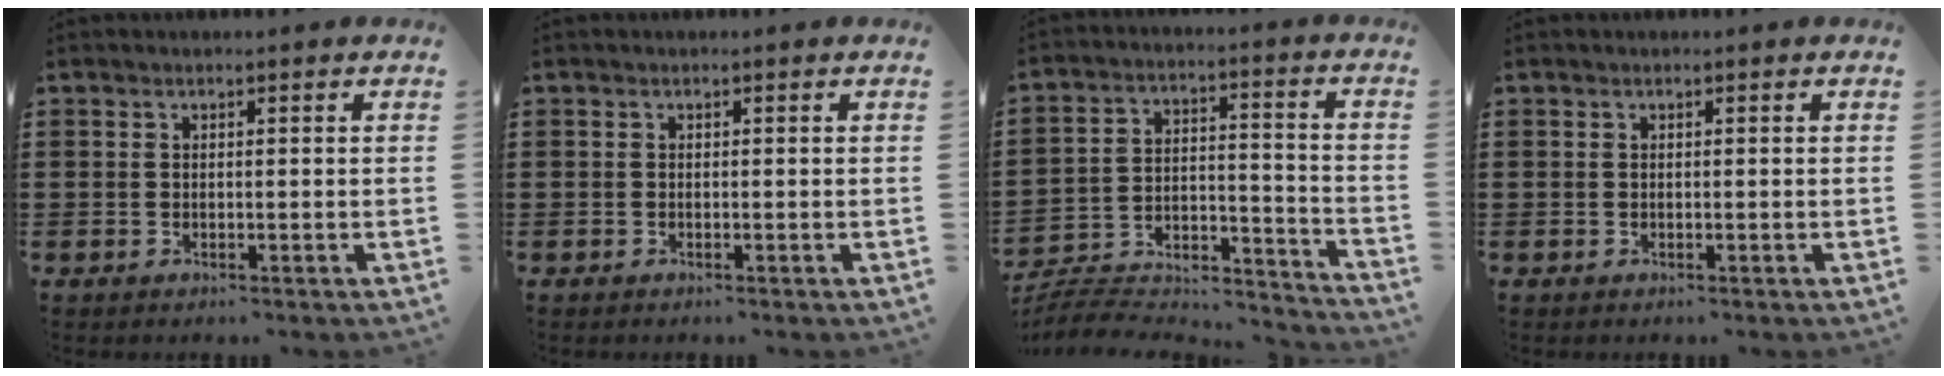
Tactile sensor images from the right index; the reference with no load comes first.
{"total": 0.0}
{"total": 5.3, "force": [-5.0, 1.5, 1.1], "torque": [-0.017, -0.001, -0.100]}
{"total": 0.0}